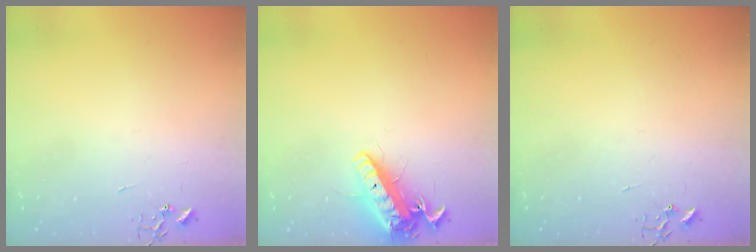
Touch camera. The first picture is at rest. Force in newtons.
{"total": 14.1, "press": 13.9, "slide": 2.4}
{"total": 0.0}